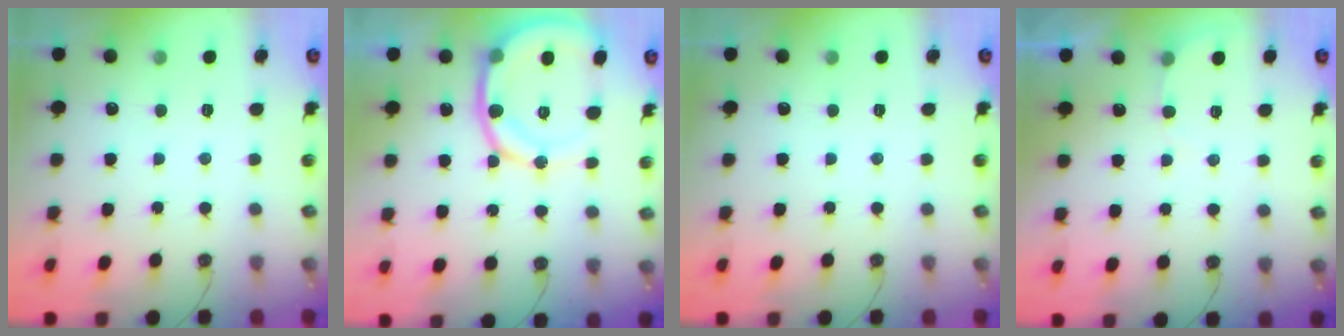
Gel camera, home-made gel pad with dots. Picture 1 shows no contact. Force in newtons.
{"total": 15.3, "press": 14.9, "slide": 3.1}
{"total": 0.0}
{"total": 3.0, "press": 3.0, "slide": 0.3}